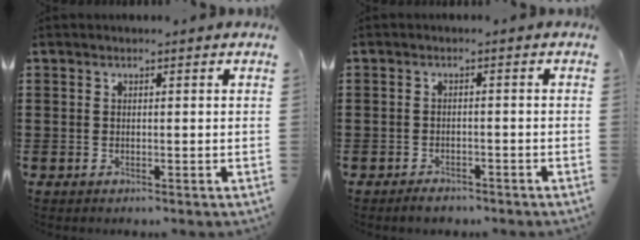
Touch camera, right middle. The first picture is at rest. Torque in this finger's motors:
{"motor_torque": [-0.08, 0.19, 0.05, -0.01]}